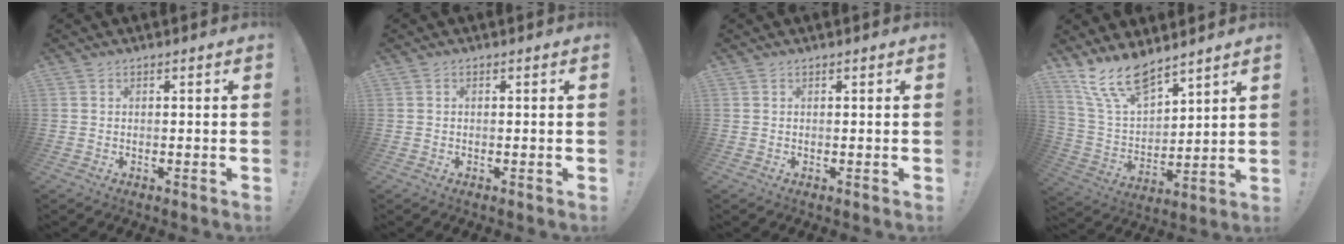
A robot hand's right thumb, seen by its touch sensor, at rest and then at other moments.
{"total": 0.0}
{"total": 0.0}
{"total": 14.8, "force": [11.7, 5.7, 7.0], "torque": [-0.144, -0.081, 0.221]}